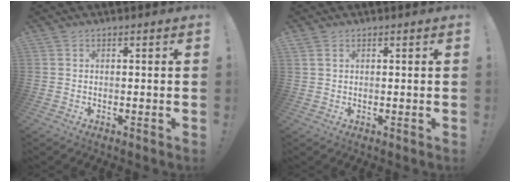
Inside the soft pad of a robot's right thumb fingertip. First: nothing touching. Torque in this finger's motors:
{"motor_torque": [-0.16, -0.06, 0.10, 0.17, 0.11]}